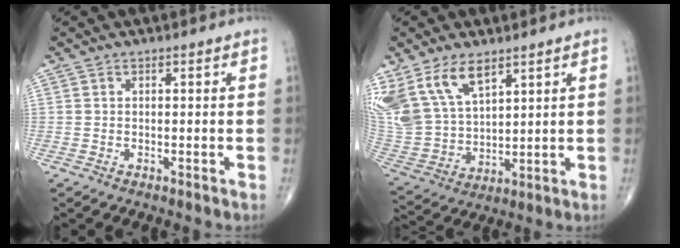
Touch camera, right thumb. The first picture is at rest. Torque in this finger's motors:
{"motor_torque": [0.80, 2.67, 1.13, 1.07, 0.12]}